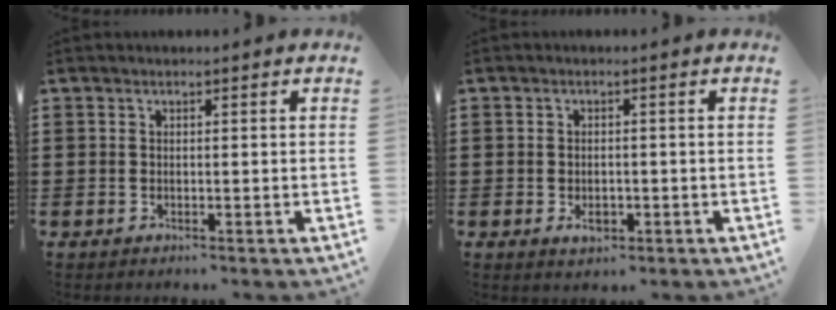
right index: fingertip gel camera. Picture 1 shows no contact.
{"total": 2.4, "force": [-0.6, 1.3, 2.0], "torque": [-0.038, 0.000, -0.010]}